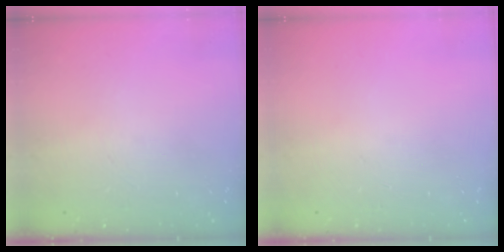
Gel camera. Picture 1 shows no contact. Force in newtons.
{"total": 0.0}